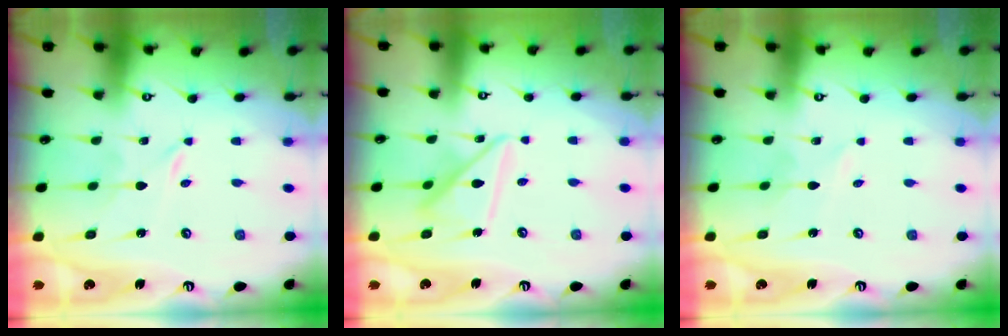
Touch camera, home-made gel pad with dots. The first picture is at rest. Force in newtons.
{"total": 14.3, "press": 14.2, "slide": 1.4}
{"total": 1.5, "press": 1.5, "slide": 0.1}